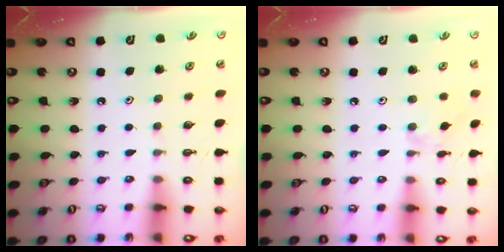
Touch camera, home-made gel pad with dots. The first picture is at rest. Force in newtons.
{"total": 2.8, "press": 2.7, "slide": 0.6}